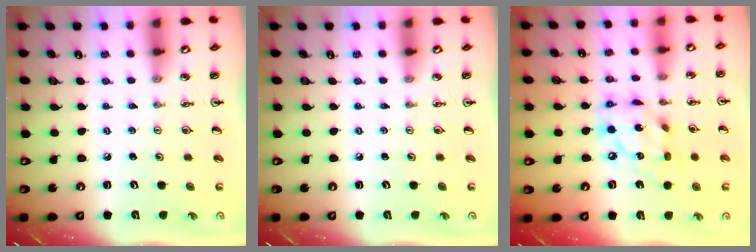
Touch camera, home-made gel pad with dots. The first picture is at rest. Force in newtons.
{"total": 0.0}
{"total": 14.0, "press": 14.0, "slide": 1.1}